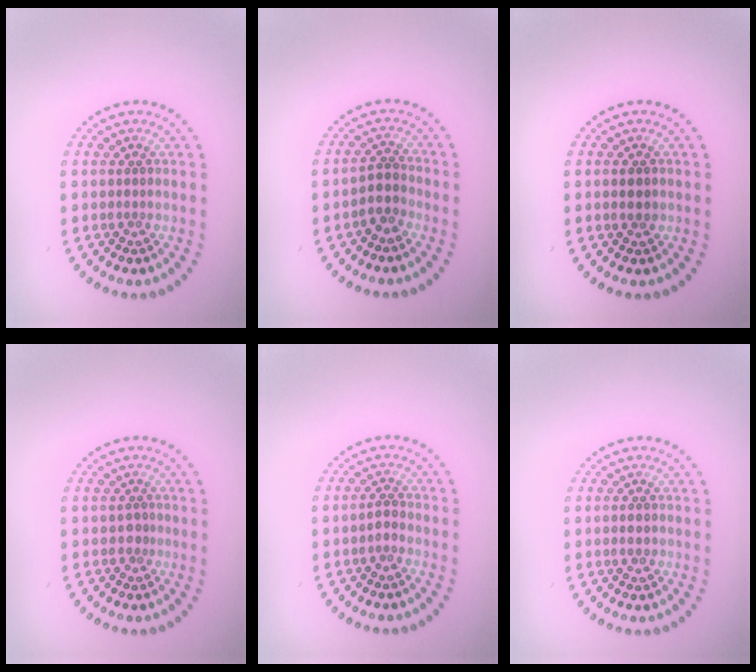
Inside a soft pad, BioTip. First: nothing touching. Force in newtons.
{"total": 2.0, "press": 1.6, "slide": 1.1}
{"total": 1.6, "press": 1.6, "slide": 0.1}
{"total": 0.9, "press": 0.6, "slide": 0.7}
{"total": 0.9, "press": 0.8, "slide": 0.4}
{"total": 1.0, "press": 1.0, "slide": 0.2}